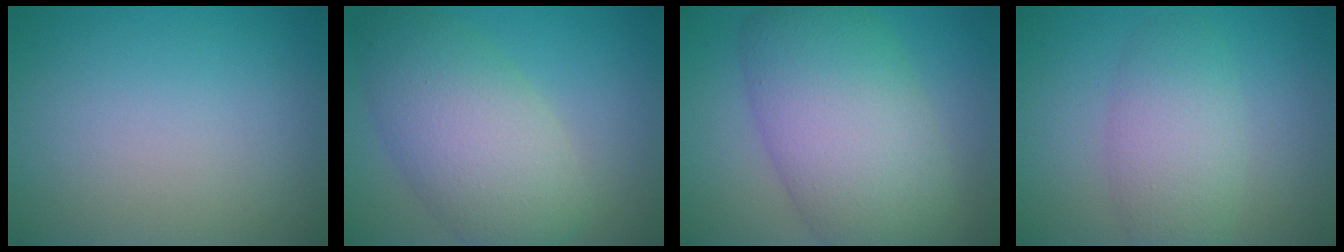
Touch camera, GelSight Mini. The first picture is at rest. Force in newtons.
{"total": 8.0, "press": 8.0, "slide": 0.5}
{"total": 10.7, "press": 10.7, "slide": 0.7}
{"total": 4.5, "press": 4.5, "slide": 0.1}